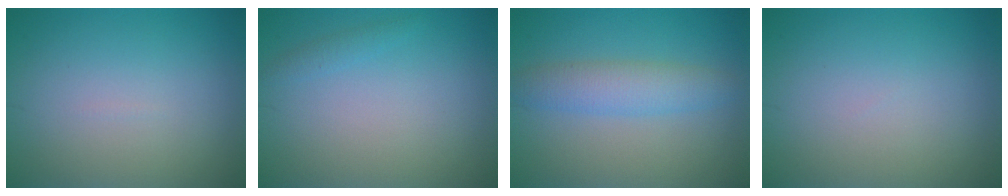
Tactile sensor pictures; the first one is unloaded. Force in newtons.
{"total": 0.8, "press": 0.8, "slide": 0.2}
{"total": 3.4, "press": 3.4, "slide": 0.1}
{"total": 0.0}